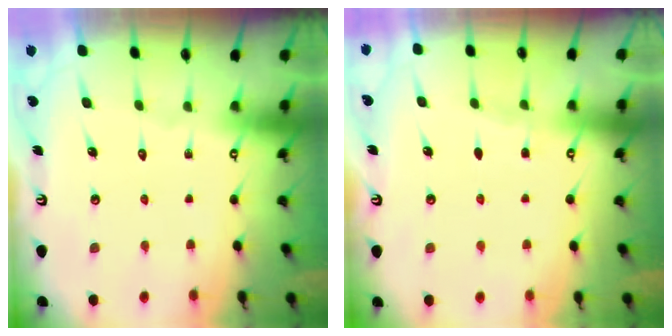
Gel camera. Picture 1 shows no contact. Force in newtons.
{"total": 2.9, "press": 2.9, "slide": 0.4}